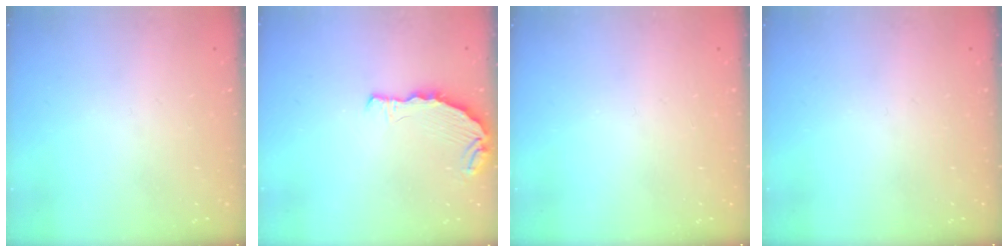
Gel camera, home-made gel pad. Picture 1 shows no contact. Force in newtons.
{"total": 8.8, "press": 7.5, "slide": 4.7}
{"total": 0.0}
{"total": 0.0}